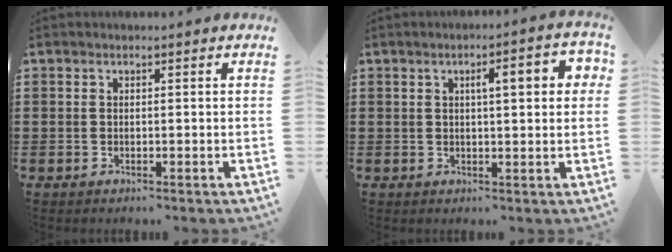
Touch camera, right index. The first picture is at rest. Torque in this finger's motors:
{"motor_torque": [0.35, -0.09, 0.42, 0.06]}